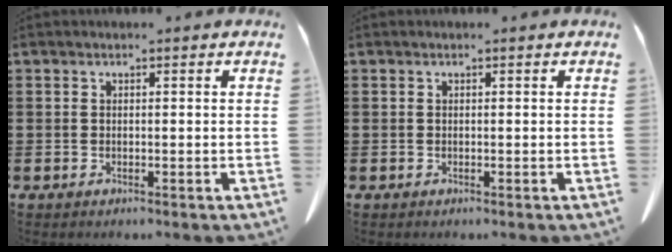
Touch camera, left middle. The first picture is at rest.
{"total": 0.0}